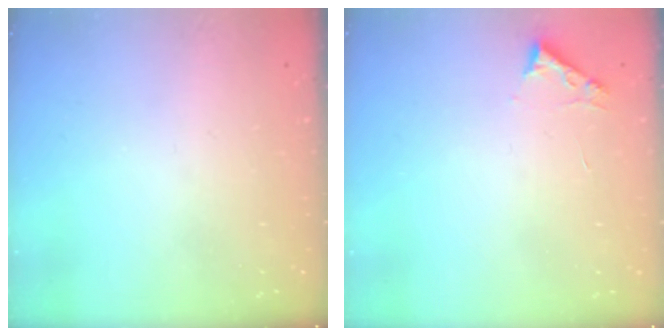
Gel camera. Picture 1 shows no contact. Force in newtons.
{"total": 2.7, "press": 2.7, "slide": 0.3}